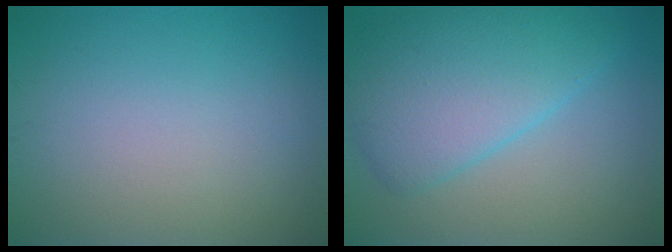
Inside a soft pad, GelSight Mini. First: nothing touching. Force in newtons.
{"total": 6.8, "press": 6.8, "slide": 0.1}